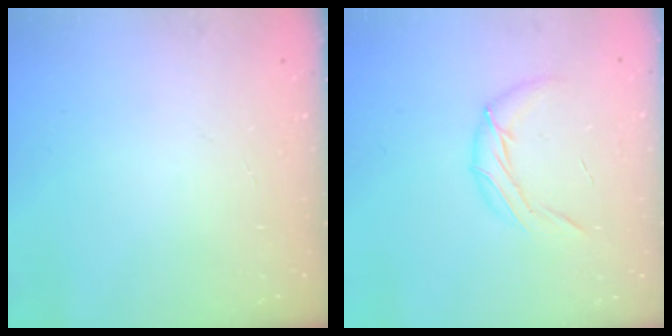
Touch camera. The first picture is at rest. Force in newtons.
{"total": 9.6, "press": 9.4, "slide": 1.9}